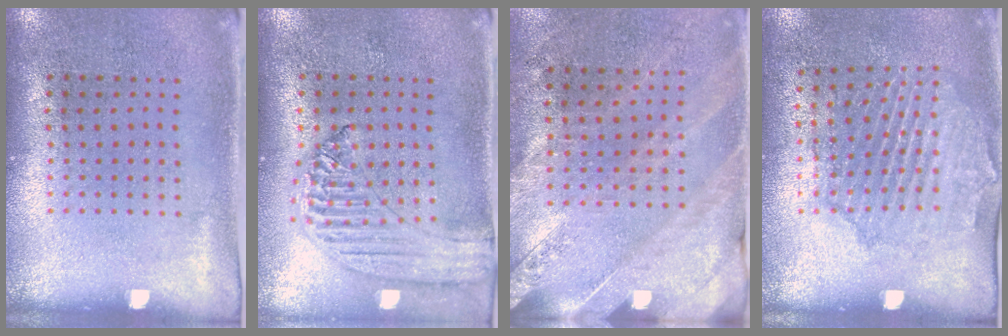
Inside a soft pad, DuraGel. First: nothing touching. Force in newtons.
{"total": 1.3, "press": 1.3, "slide": 0.1}
{"total": 2.5, "press": 2.3, "slide": 1.0}
{"total": 1.6, "press": 1.6, "slide": 0.4}